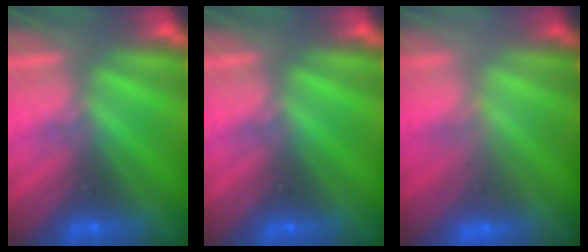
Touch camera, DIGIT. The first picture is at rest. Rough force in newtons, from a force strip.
{"total": 0.0}
{"total": 2.8}